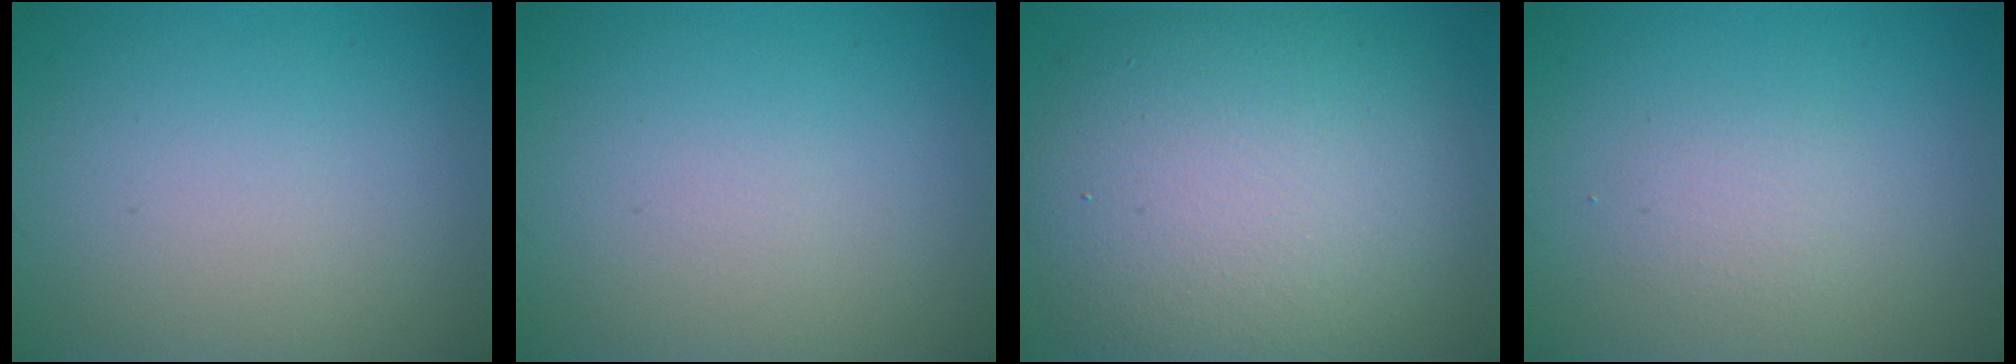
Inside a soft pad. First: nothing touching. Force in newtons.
{"total": 0.0}
{"total": 11.5, "press": 11.4, "slide": 0.8}
{"total": 1.3, "press": 1.3, "slide": 0.0}